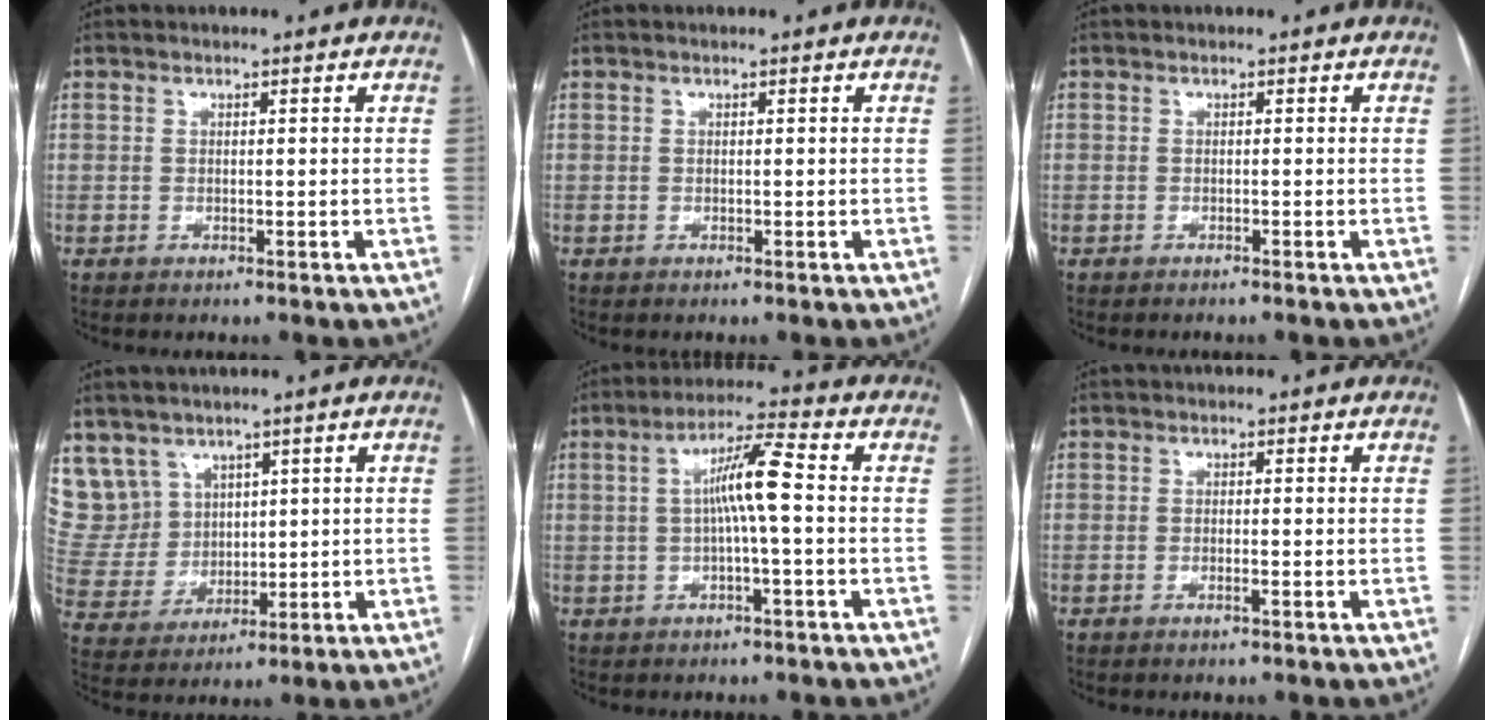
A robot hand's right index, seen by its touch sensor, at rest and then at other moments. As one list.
[{"total": 0.0}, {"total": 0.7, "force": [-0.6, -0.1, 0.2], "torque": [0.000, 0.001, -0.012]}, {"total": 9.5, "force": [6.0, 7.4, 0.6], "torque": [-0.027, 0.033, 0.139]}, {"total": 7.0, "force": [0.1, 0.1, 7.0], "torque": [-0.125, 0.018, -0.001]}, {"total": 0.9, "force": [-0.4, 0.0, 0.8], "torque": [-0.015, 0.000, -0.006]}]